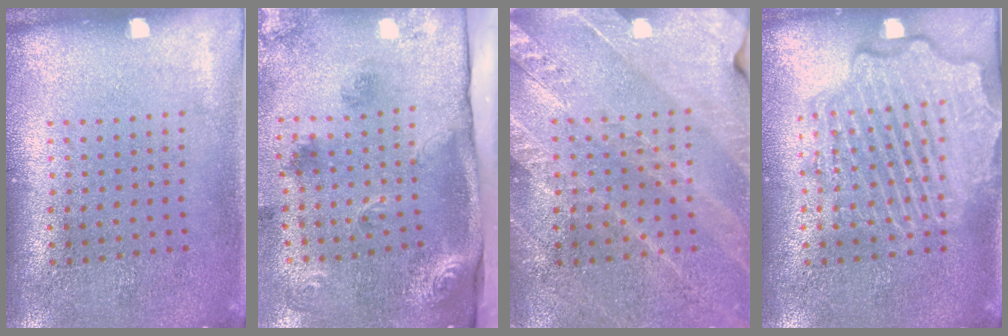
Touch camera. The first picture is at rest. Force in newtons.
{"total": 3.2, "press": 2.1, "slide": 2.4}
{"total": 2.9, "press": 2.7, "slide": 0.9}
{"total": 4.4, "press": 4.3, "slide": 0.5}